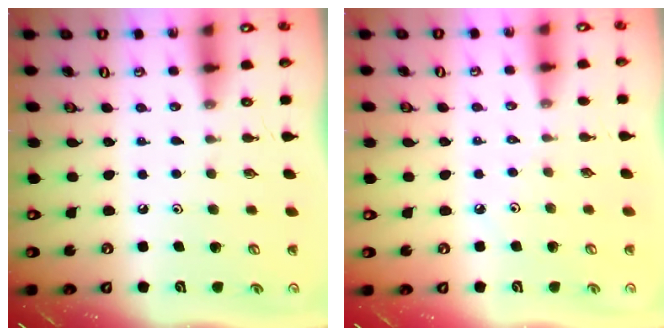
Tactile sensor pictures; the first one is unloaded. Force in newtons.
{"total": 1.9, "press": 1.9, "slide": 0.4}